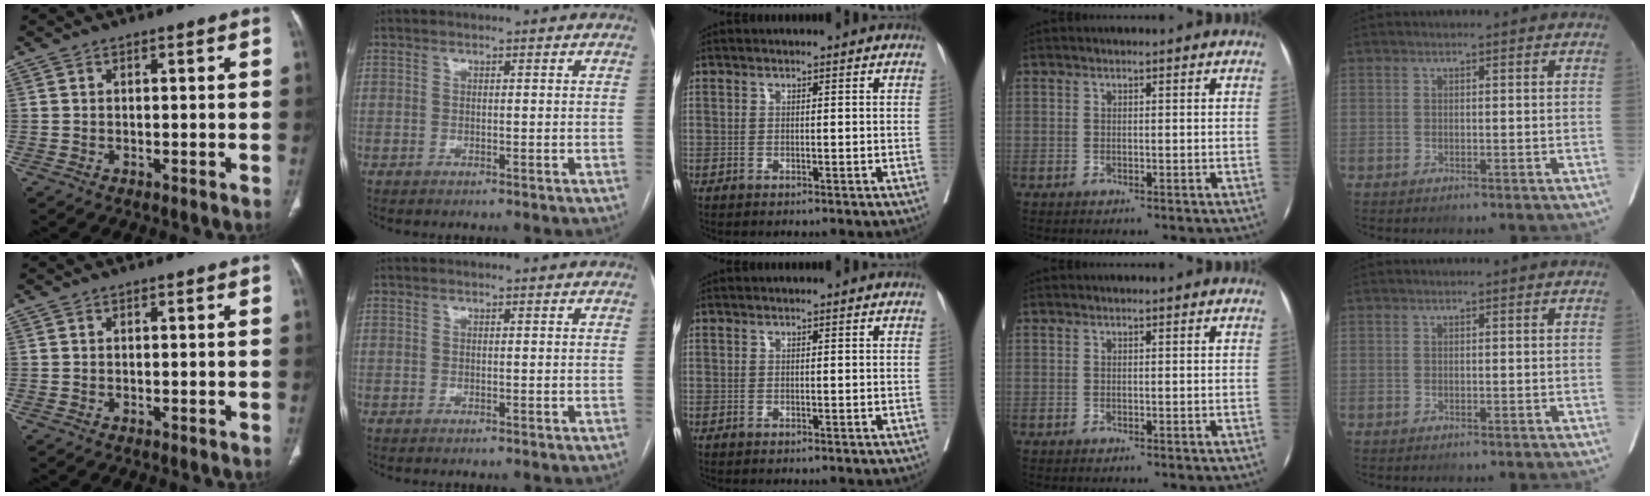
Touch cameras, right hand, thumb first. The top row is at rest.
{}